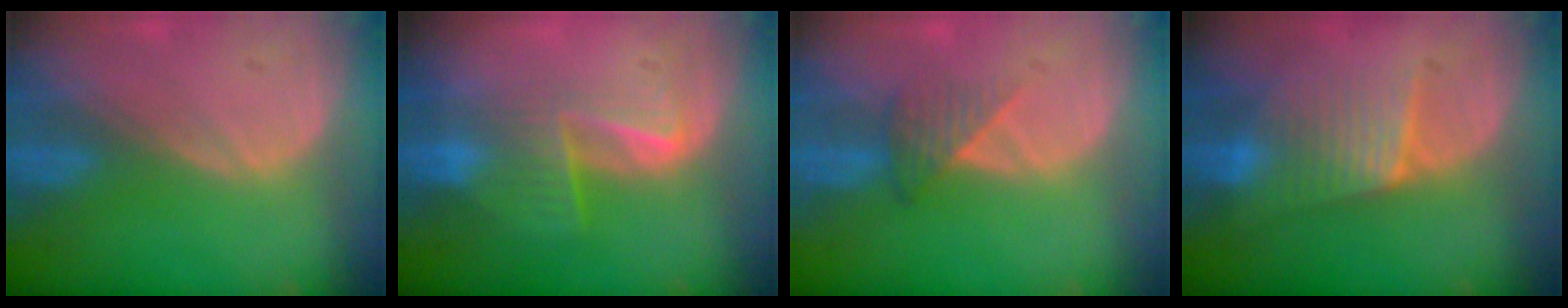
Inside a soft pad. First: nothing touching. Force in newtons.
{"total": 6.7, "press": 5.5, "slide": 3.7}
{"total": 3.5, "press": 3.1, "slide": 1.5}
{"total": 6.3, "press": 6.3, "slide": 0.8}